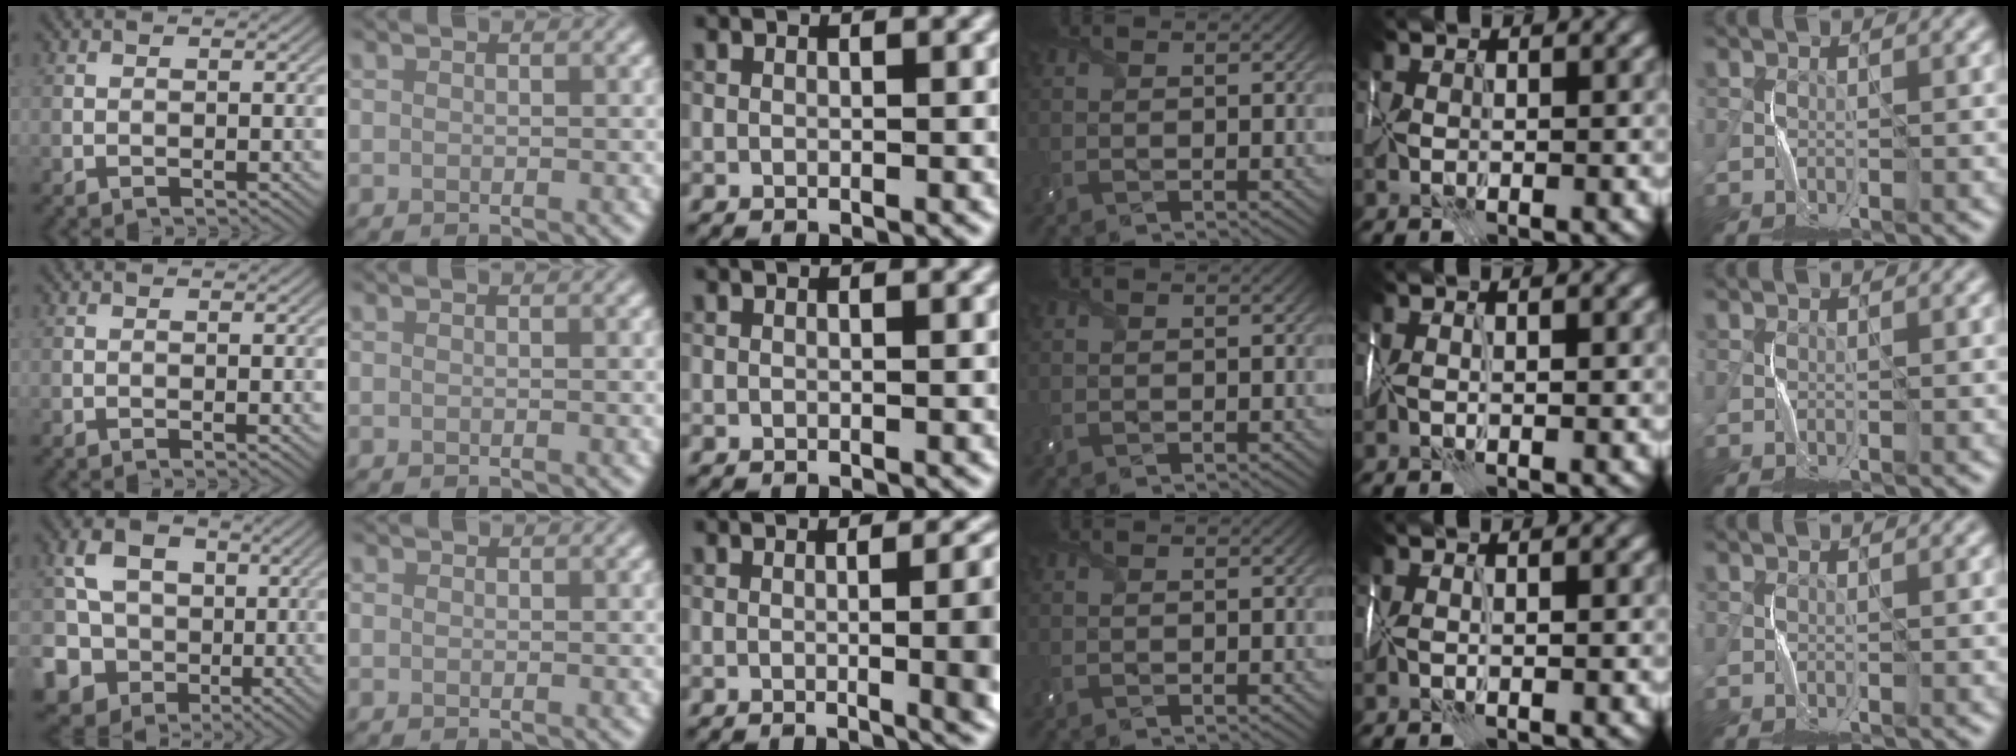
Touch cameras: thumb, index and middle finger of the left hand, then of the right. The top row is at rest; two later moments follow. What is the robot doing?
{"motion": "wrap", "object": "scarf"}